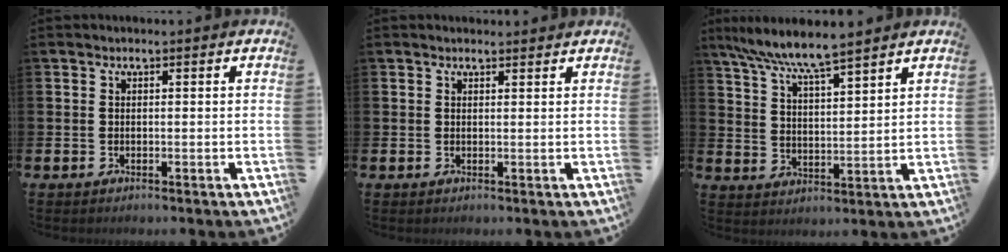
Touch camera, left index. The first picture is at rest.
{"total": 0.9, "force": [0.9, 0.2, 0.2], "torque": [0.005, -0.001, 0.014]}
{"total": 7.6, "force": [7.0, 0.2, 2.8], "torque": [-0.082, -0.033, 0.126]}